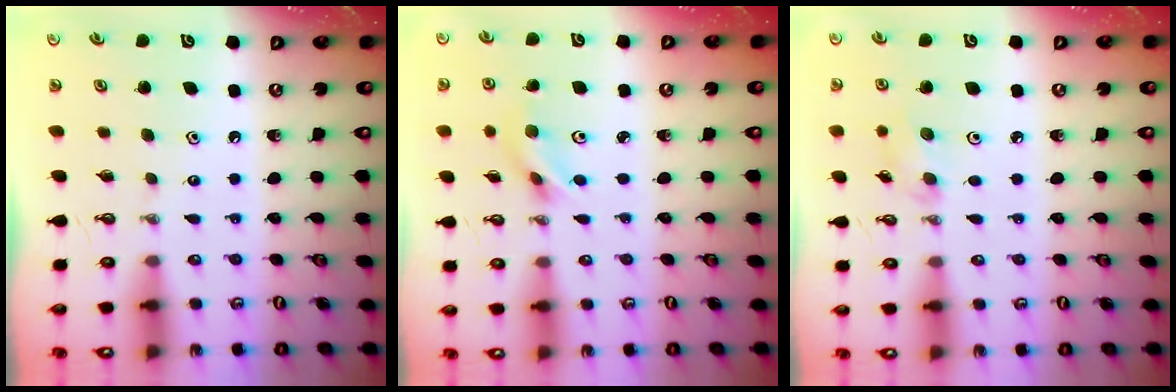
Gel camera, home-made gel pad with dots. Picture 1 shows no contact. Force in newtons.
{"total": 5.4, "press": 4.5, "slide": 2.9}
{"total": 6.3, "press": 4.7, "slide": 4.3}